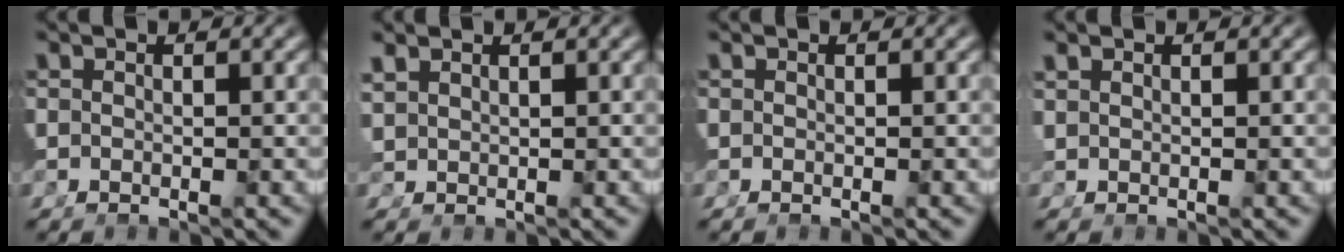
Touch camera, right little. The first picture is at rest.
{"total": 1.2, "force": [1.1, -0.5, 0.2], "torque": [0.001, 0.000, 0.035]}
{"total": 0.0}
{"total": 1.0, "force": [0.8, -0.7, 0.2], "torque": [0.006, 0.002, 0.022]}